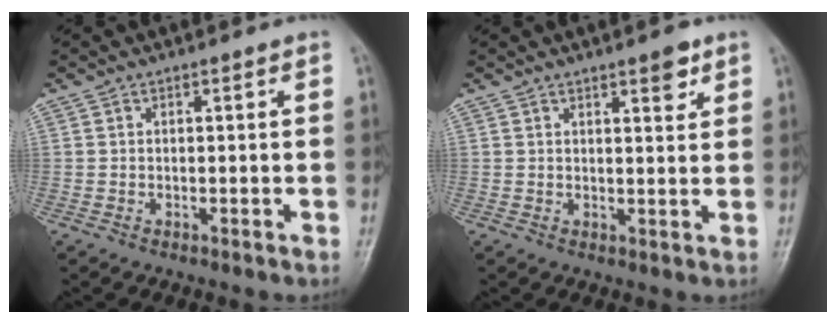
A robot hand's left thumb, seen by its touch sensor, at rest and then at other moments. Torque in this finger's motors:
{"motor_torque": [-0.10, -0.02, 0.06, -0.02, 0.06]}